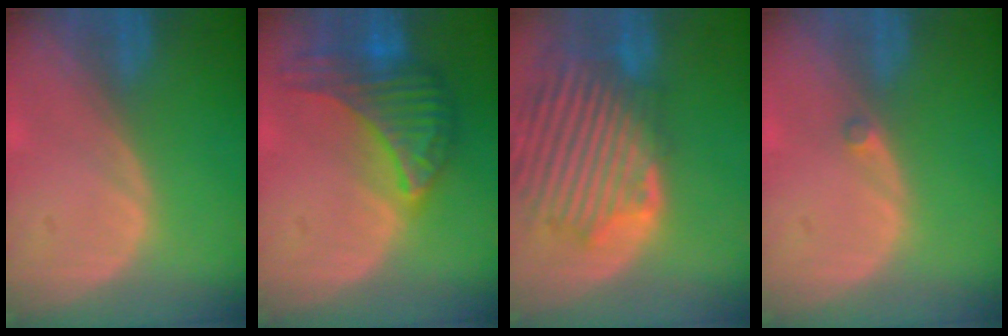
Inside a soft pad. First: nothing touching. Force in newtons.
{"total": 9.1, "press": 9.1, "slide": 0.5}
{"total": 13.5, "press": 11.7, "slide": 6.8}
{"total": 1.0, "press": 0.9, "slide": 0.5}